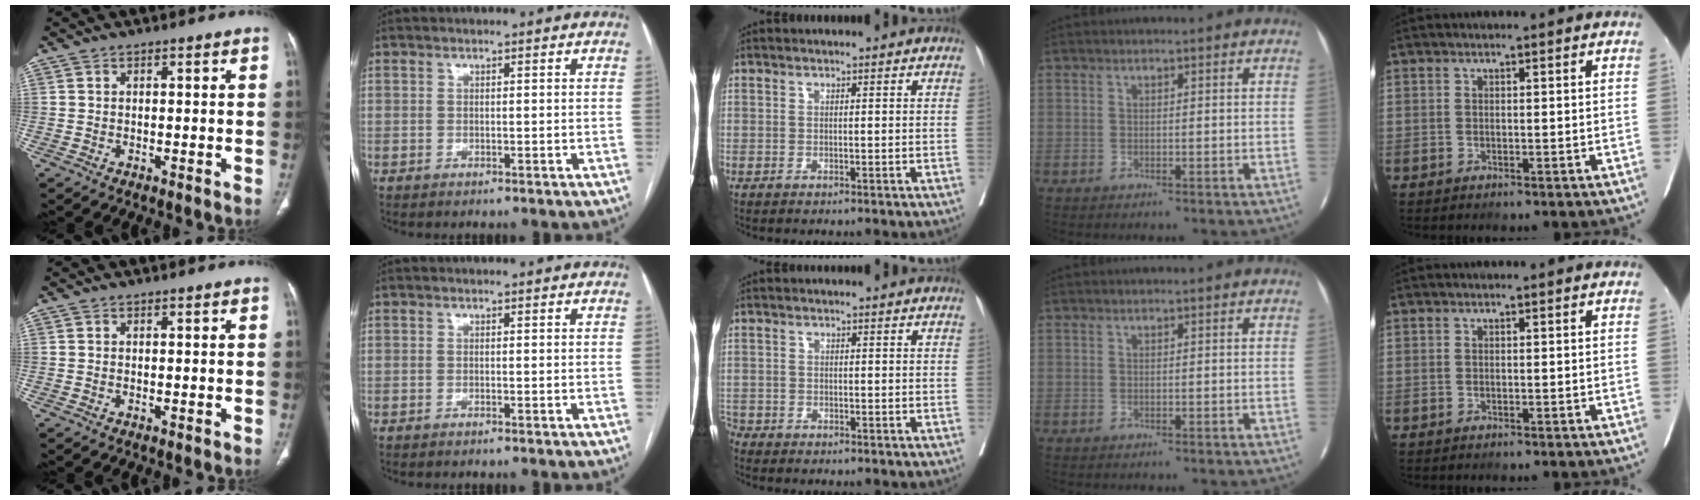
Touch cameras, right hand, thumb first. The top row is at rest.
{"middle": {"total": 2.0, "force": [-1.8, 0.8, 0.0], "torque": [0.000, 0.000, -0.034]}}